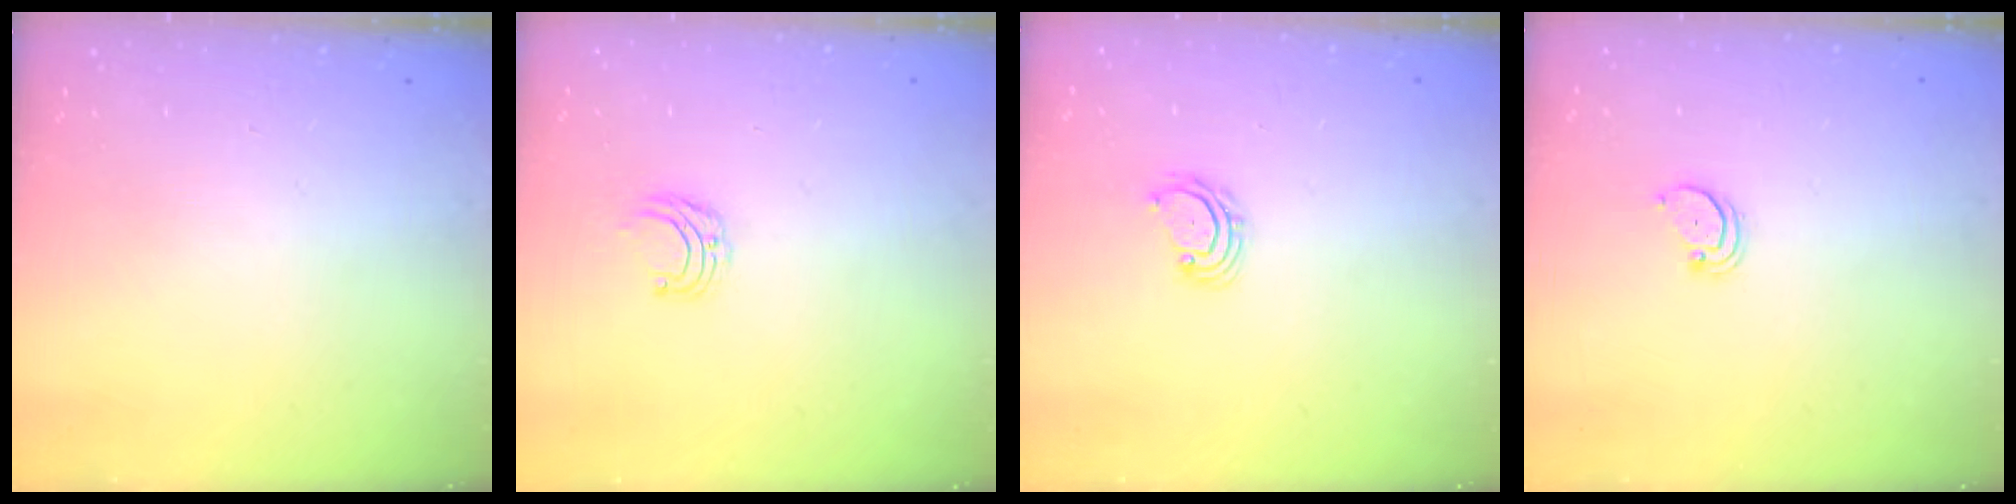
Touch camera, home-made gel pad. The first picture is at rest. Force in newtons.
{"total": 4.9, "press": 4.8, "slide": 0.5}
{"total": 4.2, "press": 4.2, "slide": 0.5}
{"total": 1.4, "press": 1.3, "slide": 0.1}